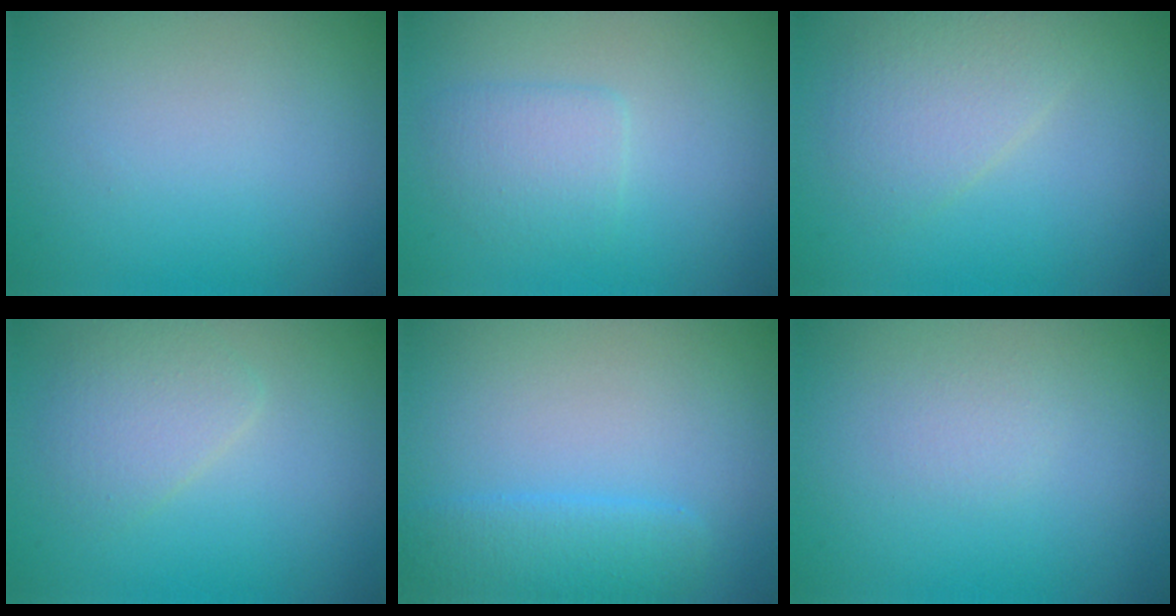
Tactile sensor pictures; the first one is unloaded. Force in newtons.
{"total": 2.1, "press": 2.1, "slide": 0.0}
{"total": 3.0, "press": 3.0, "slide": 0.0}
{"total": 2.6, "press": 2.6, "slide": 0.0}
{"total": 2.8, "press": 2.8, "slide": 0.1}
{"total": 0.9, "press": 0.9, "slide": 0.0}